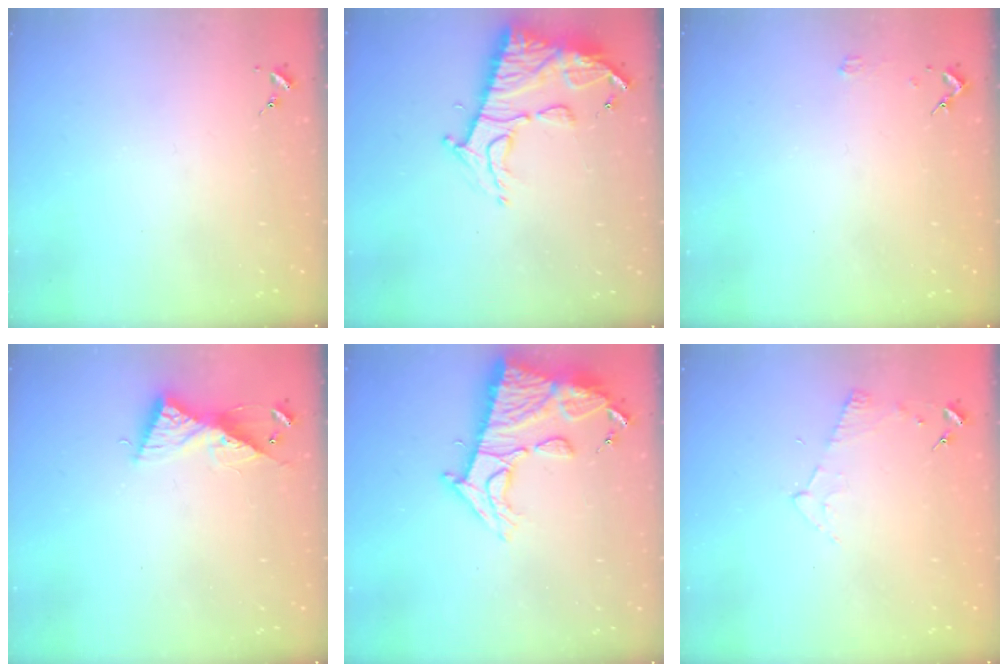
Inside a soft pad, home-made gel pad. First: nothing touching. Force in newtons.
{"total": 14.4, "press": 14.3, "slide": 1.6}
{"total": 2.0, "press": 2.0, "slide": 0.2}
{"total": 9.0, "press": 9.0, "slide": 0.1}
{"total": 15.6, "press": 15.6, "slide": 1.3}
{"total": 5.2, "press": 5.1, "slide": 0.6}